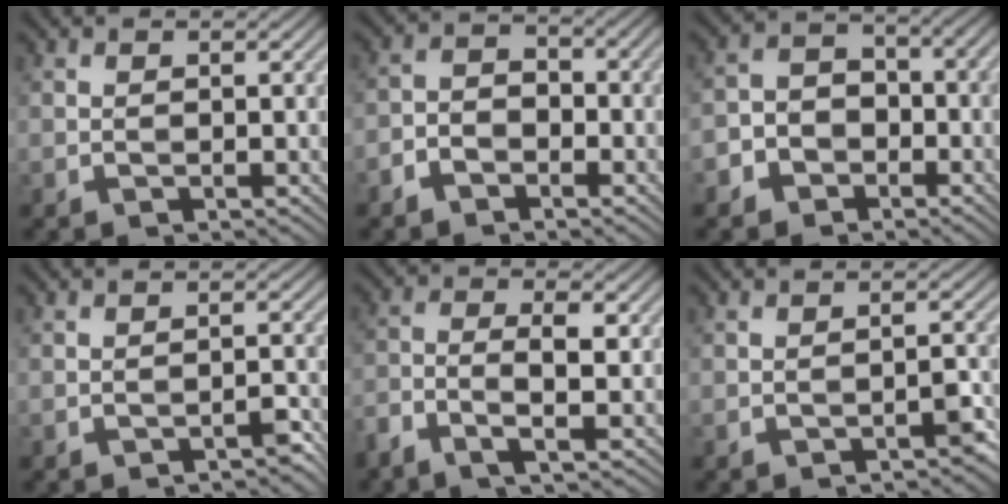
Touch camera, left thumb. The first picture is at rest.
{"total": 3.3, "force": [-2.4, 1.8, 1.5], "torque": [-0.029, 0.004, -0.056]}
{"total": 5.1, "force": [-3.0, 3.7, 1.8], "torque": [-0.027, 0.002, -0.067]}
{"total": 1.6, "force": [-1.3, 0.3, 0.8], "torque": [-0.008, 0.007, -0.019]}
{"total": 4.7, "force": [-2.1, 1.3, 4.0], "torque": [-0.089, 0.000, -0.048]}
{"total": 2.1, "force": [-1.5, 0.6, 1.3], "torque": [-0.017, 0.008, -0.021]}